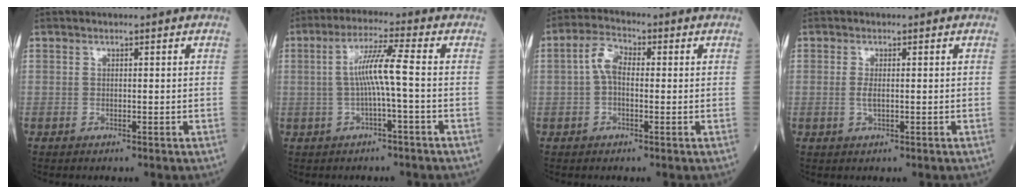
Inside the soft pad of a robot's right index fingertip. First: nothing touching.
{"total": 6.3, "force": [-0.4, -0.6, 6.2], "torque": [-0.120, 0.014, -0.007]}
{"total": 4.5, "force": [0.2, 2.3, 3.9], "torque": [-0.083, 0.019, 0.001]}
{"total": 1.5, "force": [0.0, 0.5, 1.5], "torque": [-0.034, -0.002, 0.000]}